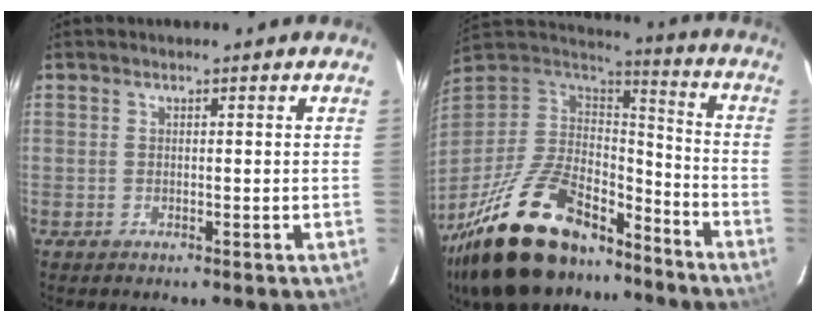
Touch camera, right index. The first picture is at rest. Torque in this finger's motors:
{"motor_torque": [1.06, -1.08, 1.05, 0.21]}